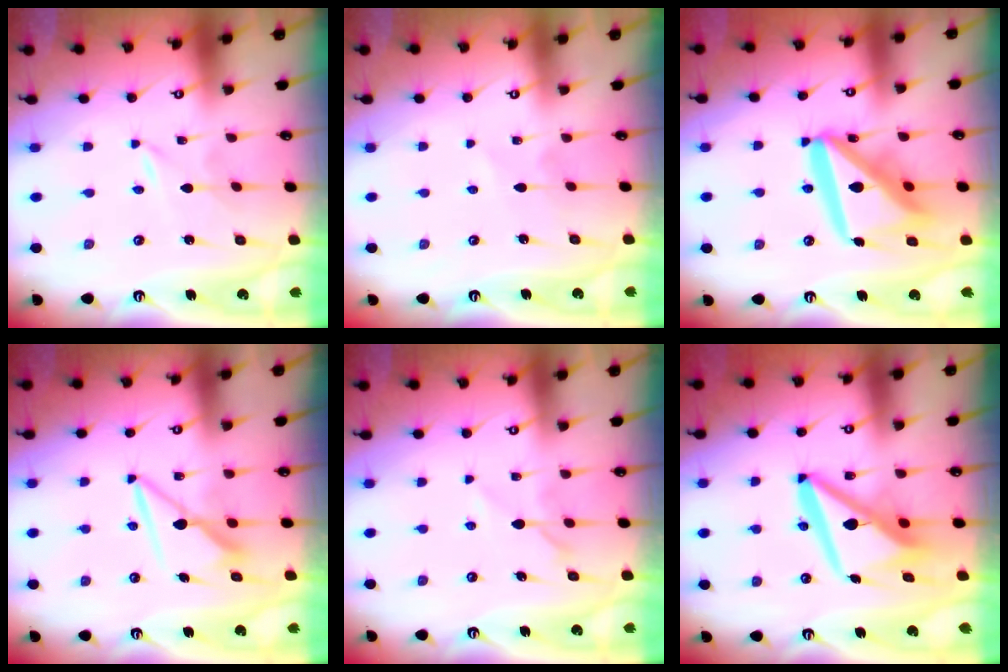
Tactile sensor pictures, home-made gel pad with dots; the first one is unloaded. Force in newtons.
{"total": 3.8, "press": 3.8, "slide": 0.4}
{"total": 20.0, "press": 19.8, "slide": 2.4}
{"total": 8.0, "press": 8.0, "slide": 0.1}
{"total": 5.7, "press": 5.7, "slide": 0.6}
{"total": 12.5, "press": 12.5, "slide": 1.2}